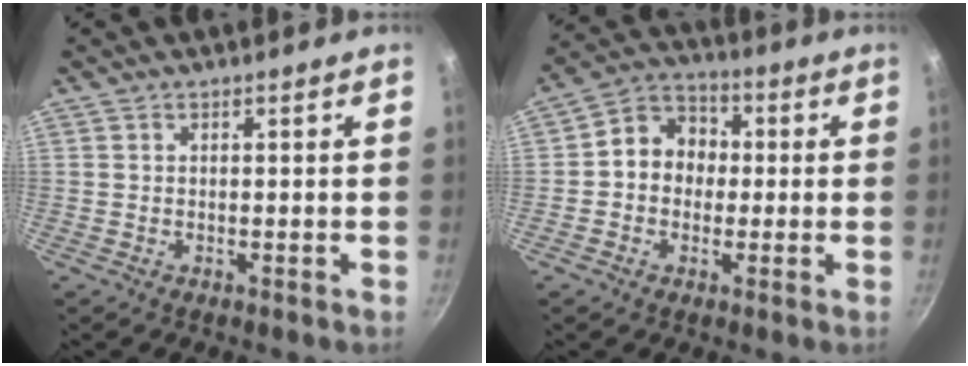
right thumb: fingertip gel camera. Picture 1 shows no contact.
{"total": 9.1, "force": [0.0, 7.8, 4.8], "torque": [-0.039, 0.026, -0.020]}